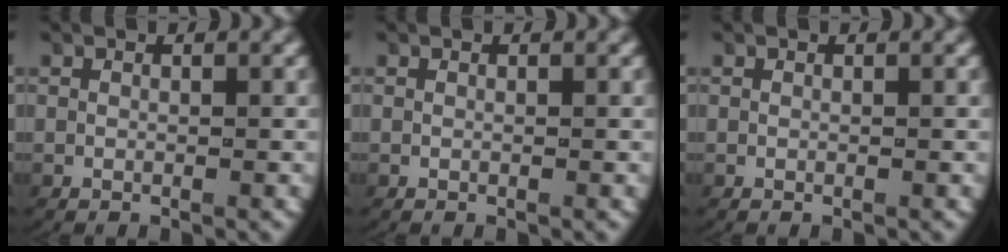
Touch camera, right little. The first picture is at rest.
{"total": 0.0}
{"total": 0.0}